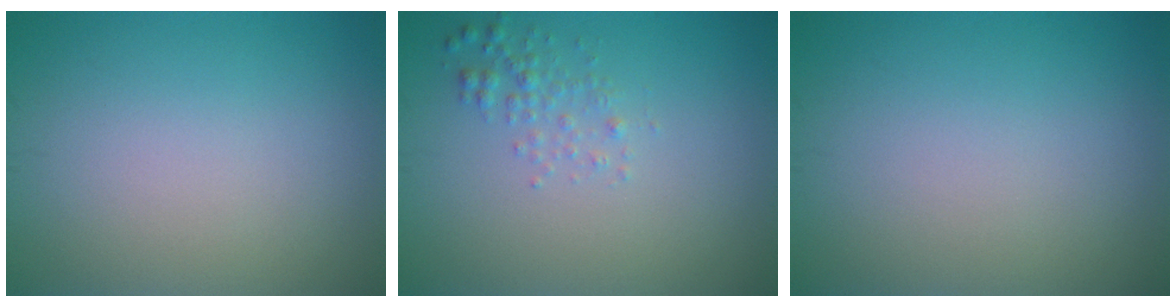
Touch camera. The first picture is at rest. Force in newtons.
{"total": 1.5, "press": 1.5, "slide": 0.1}
{"total": 0.0}